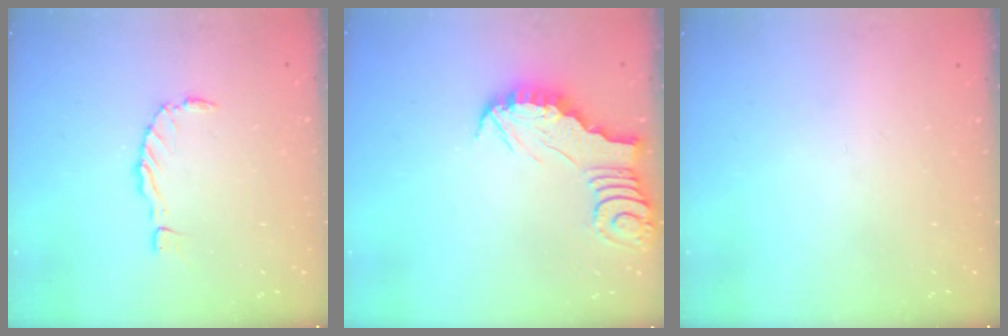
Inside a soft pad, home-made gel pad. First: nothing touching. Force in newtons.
{"total": 2.6, "press": 2.6, "slide": 0.2}
{"total": 0.0}